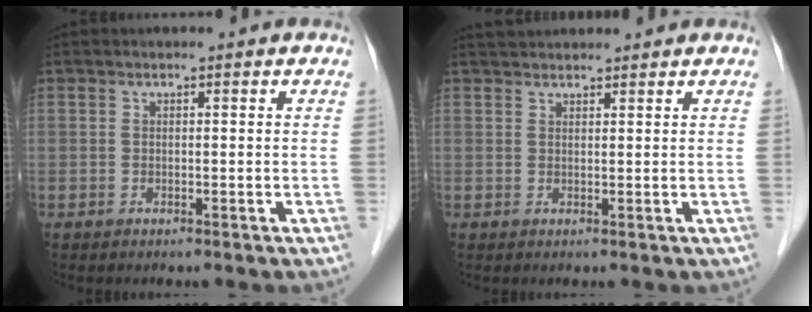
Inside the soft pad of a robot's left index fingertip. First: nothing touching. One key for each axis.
{"total": 3.5, "fx": 3.4, "fy": 0.6, "fz": 0.8, "tx": -0.011, "ty": 0.034, "tz": 0.058}